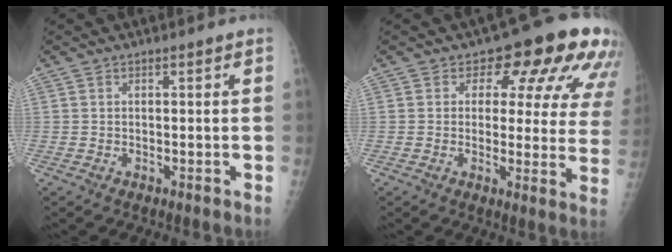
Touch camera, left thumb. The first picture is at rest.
{"total": 14.9, "force": [8.0, 7.8, 9.8], "torque": [-0.064, -0.034, 0.074]}